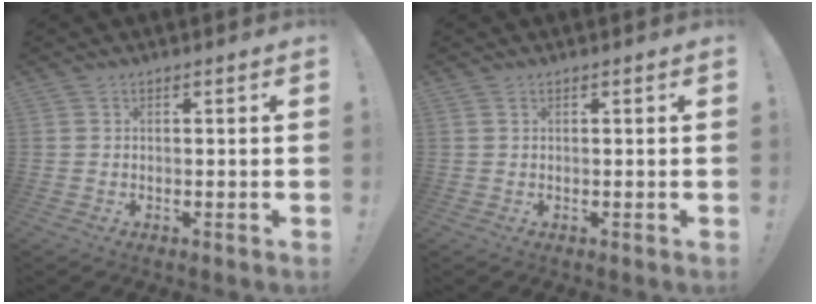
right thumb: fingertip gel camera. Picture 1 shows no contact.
{"total": 0.0}